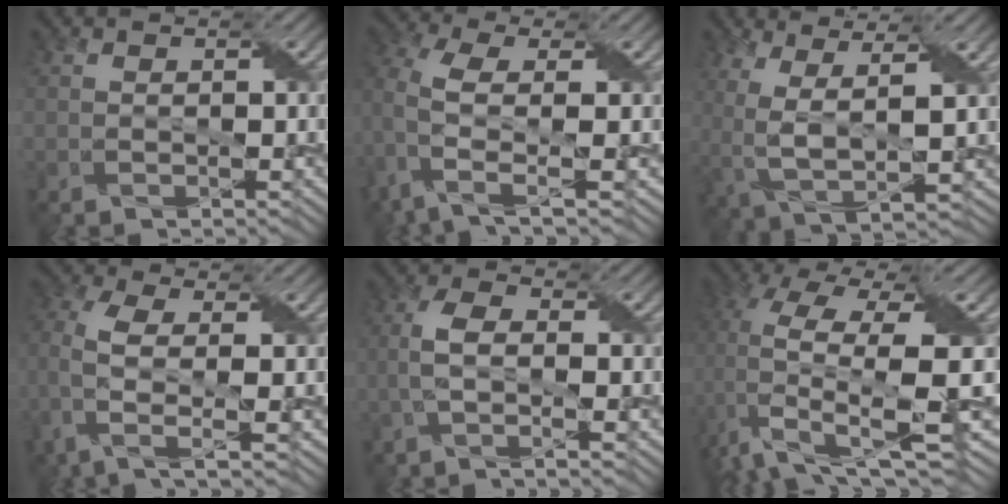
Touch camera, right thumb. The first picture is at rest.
{"total": 6.8, "force": [0.7, 2.9, 6.1], "torque": [-0.140, -0.001, 0.004]}
{"total": 7.2, "force": [1.2, 2.6, 6.6], "torque": [-0.150, -0.004, 0.026]}
{"total": 6.6, "force": [-0.1, 2.6, 6.0], "torque": [-0.141, 0.004, -0.013]}
{"total": 3.8, "force": [-1.0, 1.1, 3.5], "torque": [-0.082, 0.007, -0.029]}
{"total": 13.5, "force": [1.5, 4.3, 12.7], "torque": [-0.261, 0.000, 0.036]}